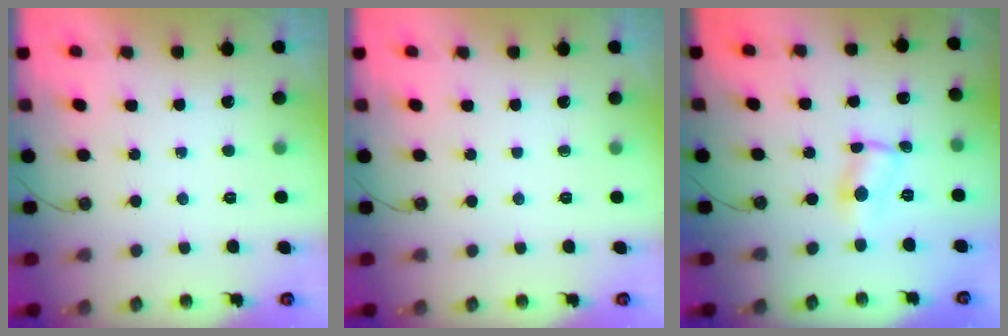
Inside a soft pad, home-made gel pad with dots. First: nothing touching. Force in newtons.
{"total": 0.0}
{"total": 2.2, "press": 2.1, "slide": 0.3}